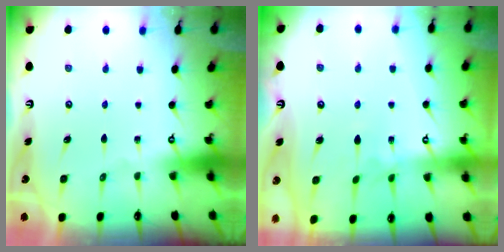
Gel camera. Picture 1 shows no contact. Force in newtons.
{"total": 2.4, "press": 2.4, "slide": 0.3}